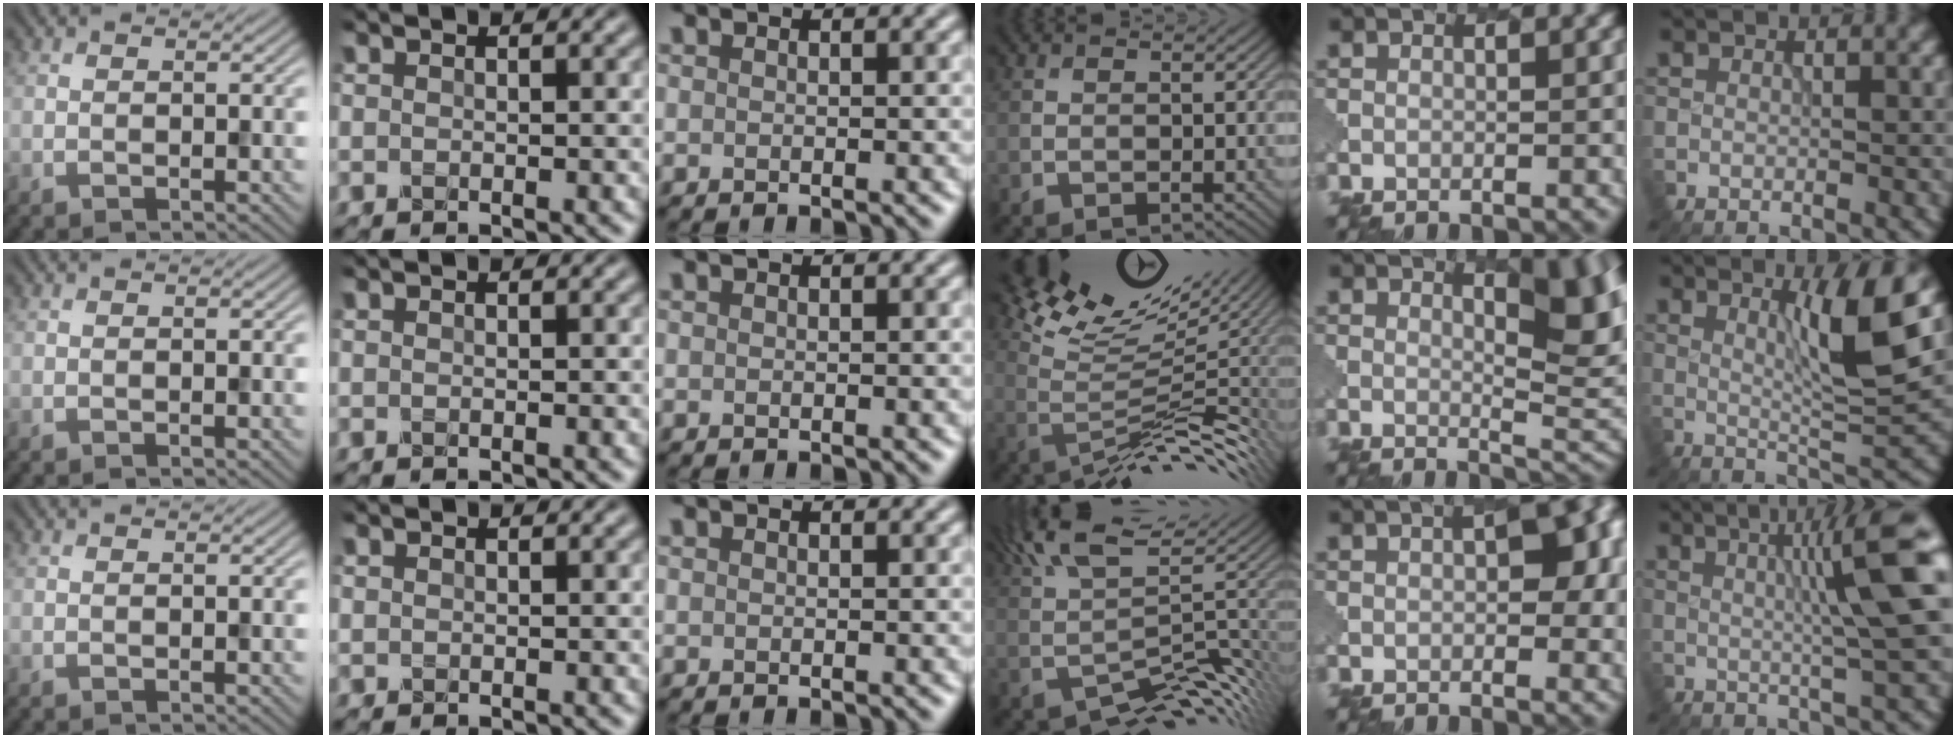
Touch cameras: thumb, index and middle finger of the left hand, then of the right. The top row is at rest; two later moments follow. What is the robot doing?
{"motion": "dispense", "object": "glue stick"}